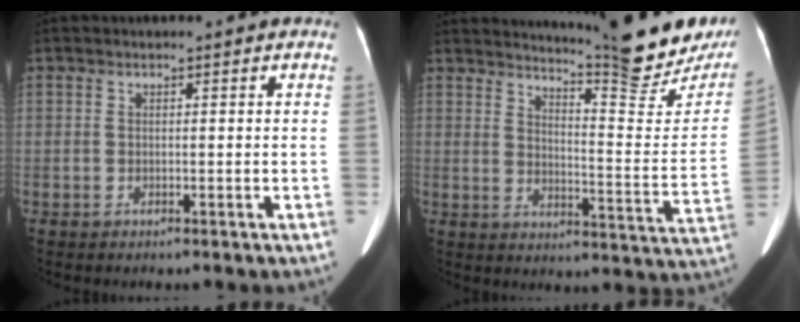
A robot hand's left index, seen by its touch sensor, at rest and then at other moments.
{"total": 19.2, "force": [17.5, 1.6, 7.9], "torque": [-0.110, -0.082, 0.211]}